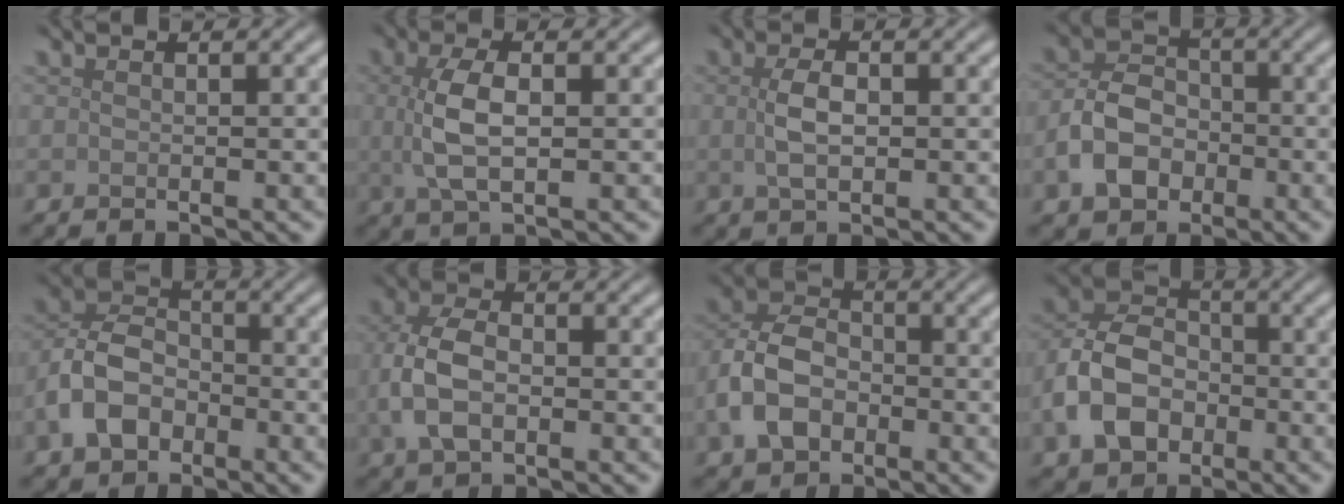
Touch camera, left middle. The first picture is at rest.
{"total": 4.3, "force": [0.3, 1.7, 3.9], "torque": [-0.090, 0.003, 0.006]}
{"total": 2.6, "force": [0.1, 1.2, 2.3], "torque": [-0.053, -0.001, 0.002]}
{"total": 4.9, "force": [-1.9, 3.6, 2.8], "torque": [-0.051, 0.003, -0.040]}
{"total": 5.5, "force": [-2.2, 3.9, 3.2], "torque": [-0.067, 0.003, -0.050]}
{"total": 5.5, "force": [-0.5, 3.6, 4.1], "torque": [-0.101, -0.001, -0.014]}
{"total": 5.9, "force": [-1.9, 4.3, 3.6], "torque": [-0.079, 0.005, -0.044]}
{"total": 6.8, "force": [-2.2, 5.0, 4.0], "torque": [-0.084, 0.004, -0.052]}